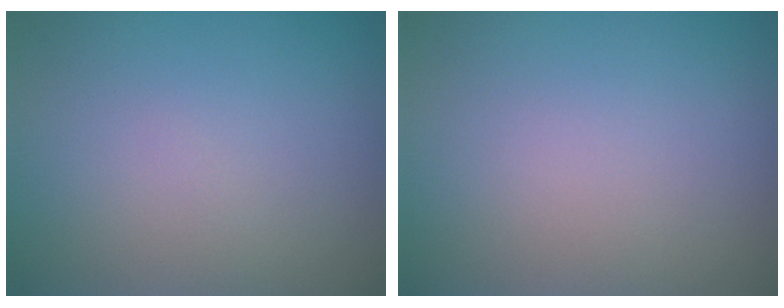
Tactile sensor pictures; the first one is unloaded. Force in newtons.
{"total": 0.0}